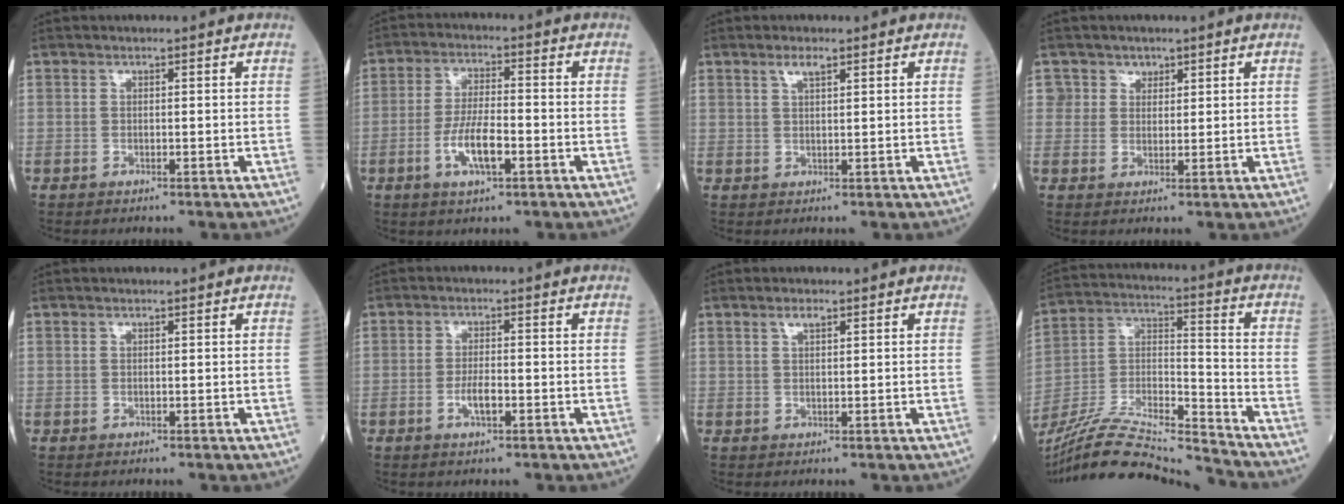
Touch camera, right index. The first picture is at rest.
{"total": 7.1, "force": [-2.6, 1.8, 6.4], "torque": [-0.128, -0.001, -0.048]}
{"total": 2.2, "force": [1.4, 0.5, 1.6], "torque": [-0.032, 0.003, 0.028]}
{"total": 3.0, "force": [1.7, 2.5, -0.4], "torque": [0.027, -0.004, 0.020]}
{"total": 0.0}
{"total": 3.1, "force": [-1.2, 0.7, 2.8], "torque": [-0.056, 0.000, -0.020]}
{"total": 1.6, "force": [1.0, 0.5, 1.1], "torque": [-0.022, 0.003, 0.019]}
{"total": 18.7, "force": [-17.8, -0.6, 5.8], "torque": [-0.117, 0.006, -0.316]}